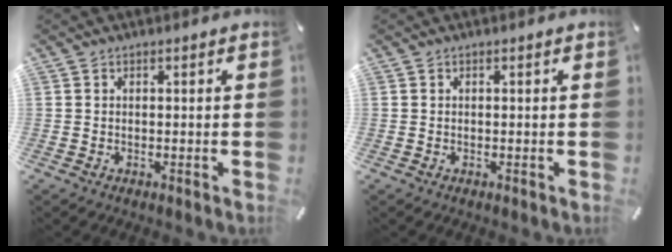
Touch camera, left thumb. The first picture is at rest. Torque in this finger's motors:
{"motor_torque": [0.00, 0.00, 0.00, 0.00, 0.00]}